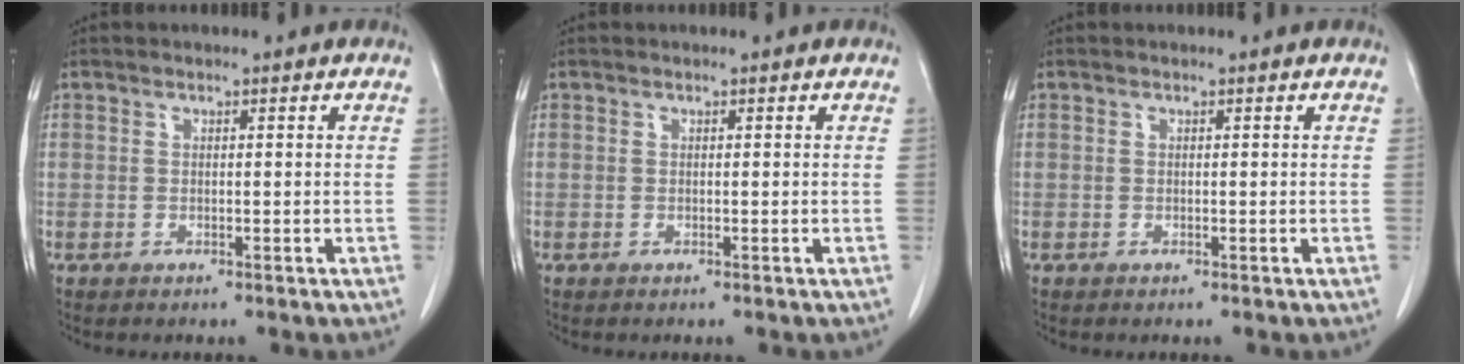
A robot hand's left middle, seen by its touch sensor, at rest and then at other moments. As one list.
[{"total": 0.0}, {"total": 0.0}]